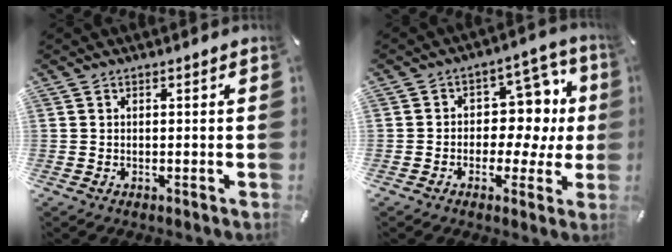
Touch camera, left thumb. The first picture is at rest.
{"total": 11.7, "force": [1.2, 8.9, 7.5], "torque": [-0.081, -0.016, 0.023]}